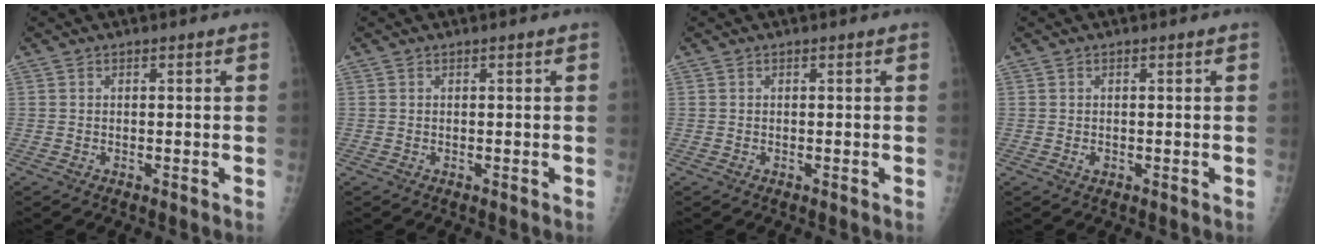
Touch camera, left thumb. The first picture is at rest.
{"total": 0.0}
{"total": 0.0}
{"total": 1.1, "force": [-0.1, 0.8, 0.7], "torque": [-0.006, 0.000, -0.002]}